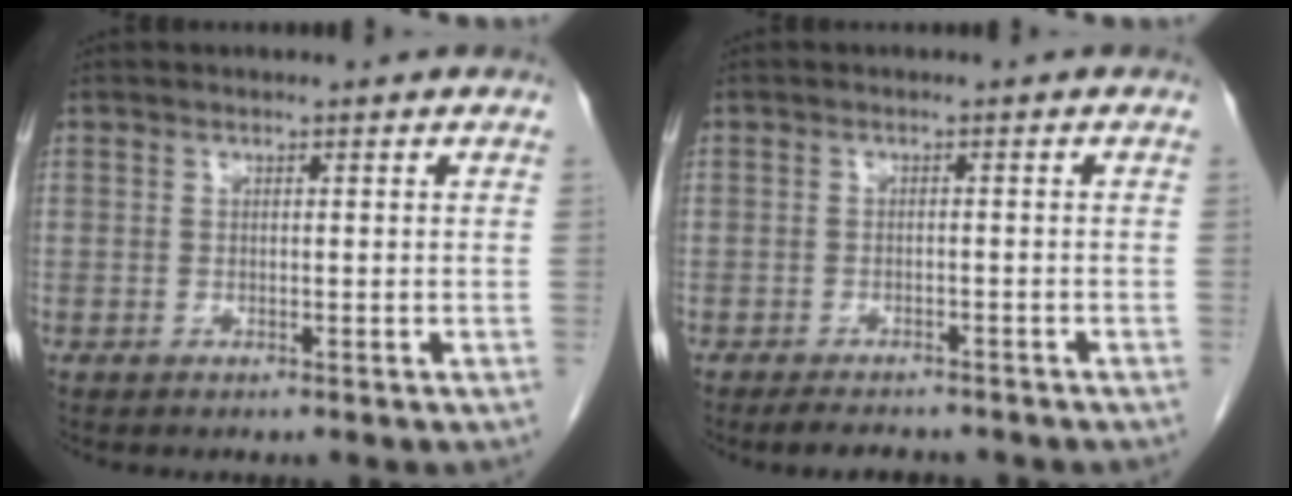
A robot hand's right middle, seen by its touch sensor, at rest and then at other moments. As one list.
[{"total": 5.6, "force": [-4.8, 1.7, 2.2], "torque": [-0.034, -0.006, -0.063]}]